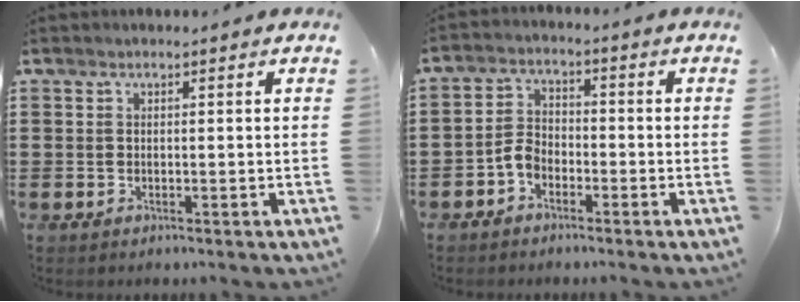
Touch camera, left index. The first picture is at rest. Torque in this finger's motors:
{"motor_torque": [0.85, 0.36, 0.37, 0.07]}